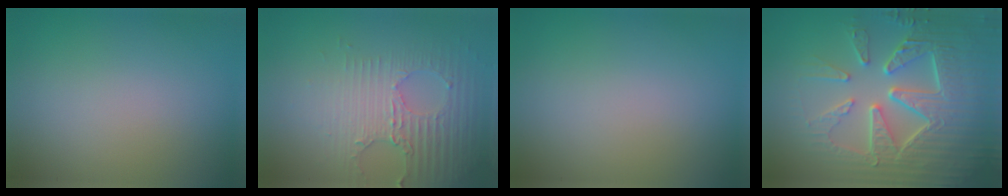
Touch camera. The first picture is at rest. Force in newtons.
{"total": 3.5, "press": 3.4, "slide": 1.1}
{"total": 0.0}
{"total": 8.9, "press": 6.5, "slide": 6.1}